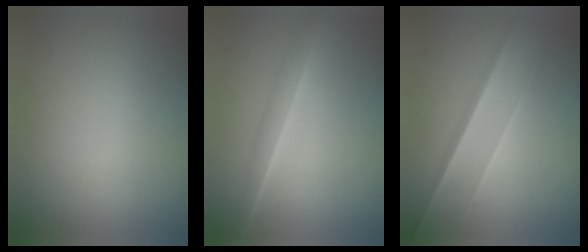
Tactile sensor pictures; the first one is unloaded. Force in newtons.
{"total": 1.7}
{"total": 1.5}